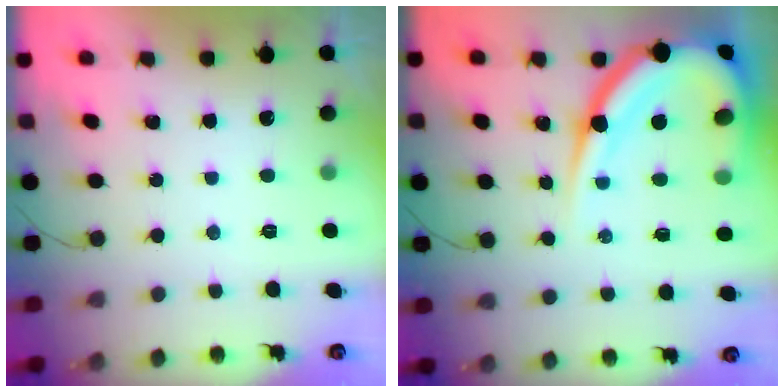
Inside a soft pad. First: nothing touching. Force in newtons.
{"total": 20.5, "press": 20.4, "slide": 2.0}